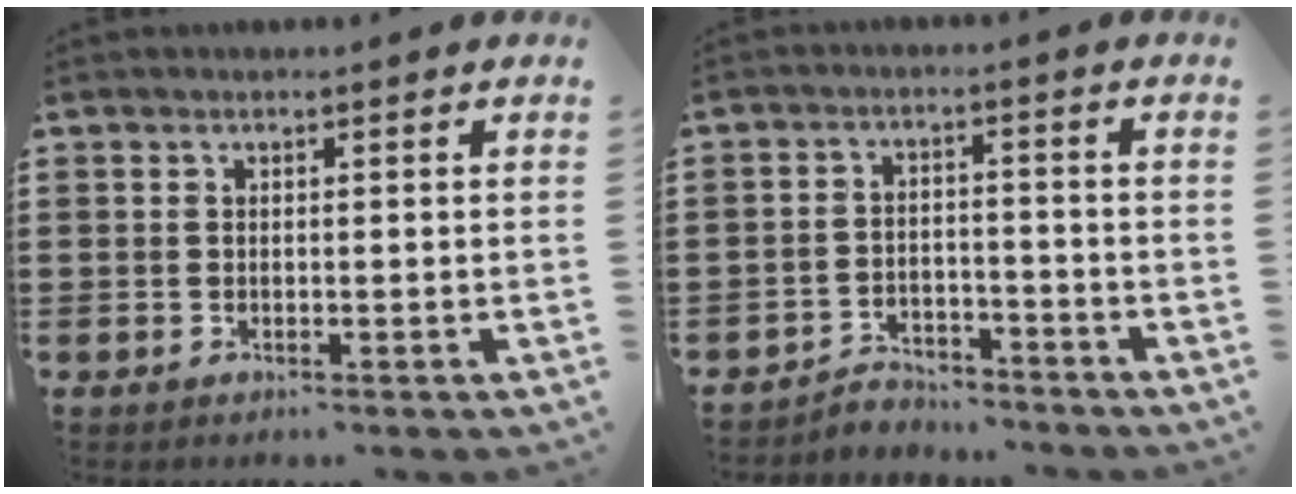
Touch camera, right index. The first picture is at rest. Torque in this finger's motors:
{"motor_torque": [0.07, -0.23, 0.02, 0.00]}